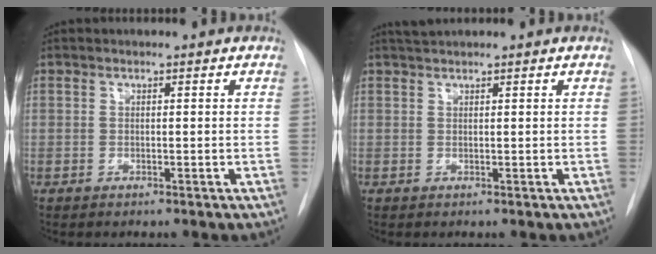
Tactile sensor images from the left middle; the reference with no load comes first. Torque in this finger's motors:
{"motor_torque": [0.08, -0.08, -0.01, 0.00]}